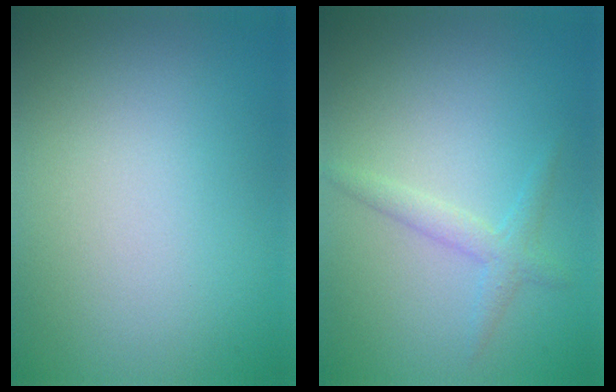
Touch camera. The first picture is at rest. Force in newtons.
{"total": 1.8, "press": 1.8, "slide": 0.0}